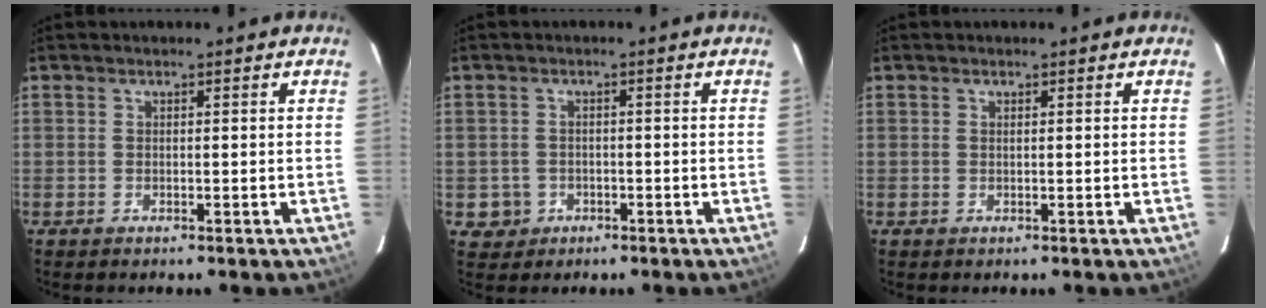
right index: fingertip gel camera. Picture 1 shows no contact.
{"total": 3.8, "force": [-1.1, 3.7, 0.3], "torque": [-0.016, 0.010, -0.010]}
{"total": 0.0}